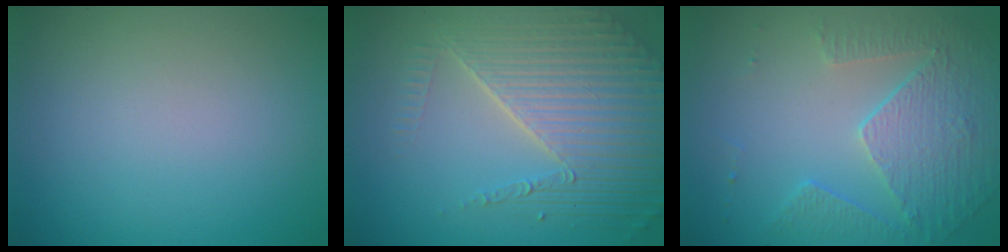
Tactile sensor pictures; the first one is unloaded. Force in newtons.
{"total": 7.4, "press": 5.3, "slide": 5.2}
{"total": 5.1, "press": 3.7, "slide": 3.6}